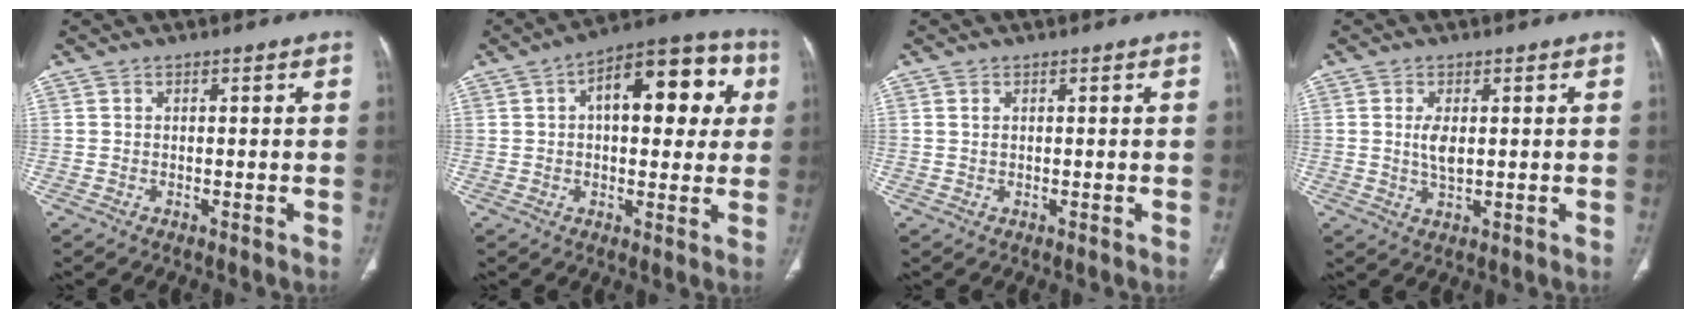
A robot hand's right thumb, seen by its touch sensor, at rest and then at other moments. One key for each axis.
{"total": 18.8, "fx": 4.8, "fy": 9.2, "fz": 15.6, "tx": -0.169, "ty": 0.027, "tz": 0.057}
{"total": 0.8, "fx": 0.4, "fy": 0.4, "fz": 0.6, "tx": -0.016, "ty": 0.003, "tz": 0.009}
{"total": 3.7, "fx": 0.6, "fy": 1.6, "fz": 3.3, "tx": -0.067, "ty": -0.008, "tz": 0.014}